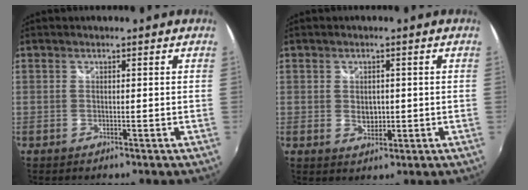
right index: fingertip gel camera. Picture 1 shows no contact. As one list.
[{"total": 3.1, "force": [-0.1, 2.4, 2.0], "torque": [-0.030, -0.002, 0.000]}]